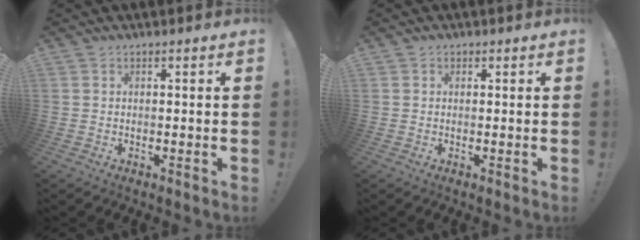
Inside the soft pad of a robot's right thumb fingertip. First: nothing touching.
{"total": 0.7, "force": [0.2, 0.6, 0.0], "torque": [0.009, -0.001, 0.002]}